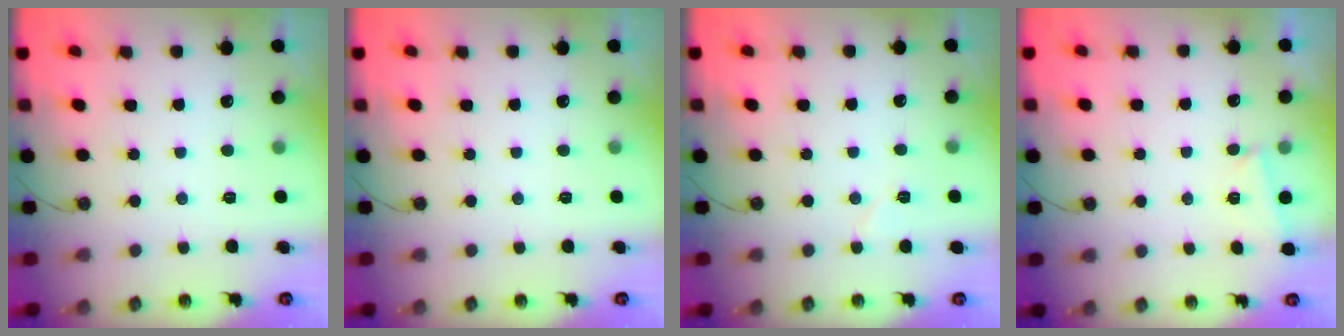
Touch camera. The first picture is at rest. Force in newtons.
{"total": 0.0}
{"total": 4.5, "press": 4.1, "slide": 1.9}
{"total": 2.3, "press": 2.2, "slide": 0.9}